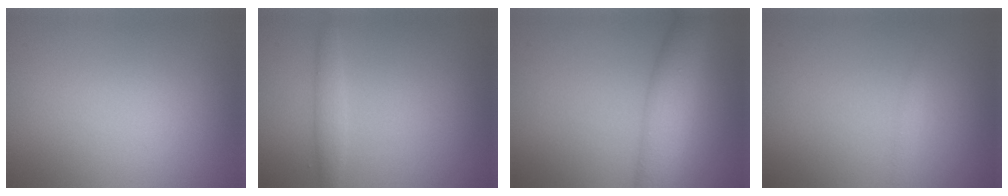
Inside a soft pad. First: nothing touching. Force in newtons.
{"total": 1.7, "press": 1.7, "slide": 0.1}
{"total": 5.6, "press": 5.6, "slide": 0.2}
{"total": 0.6, "press": 0.6, "slide": 0.0}